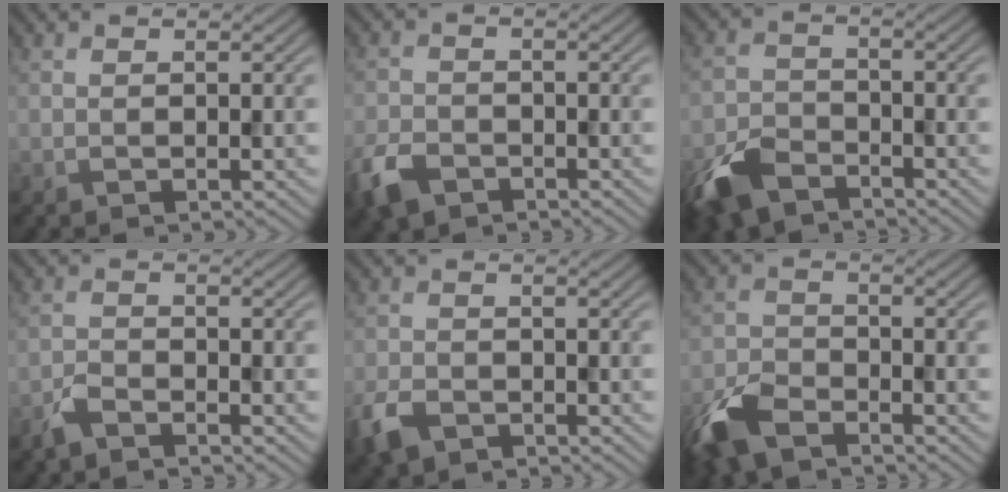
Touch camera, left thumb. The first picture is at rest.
{"total": 4.8, "force": [-3.1, 2.8, 2.3], "torque": [-0.060, -0.007, -0.072]}
{"total": 7.0, "force": [-5.1, 3.5, 3.3], "torque": [-0.073, -0.010, -0.115]}
{"total": 2.3, "force": [-1.9, 0.7, 1.0], "torque": [-0.024, 0.001, -0.047]}
{"total": 4.1, "force": [-2.7, 2.5, 2.0], "torque": [-0.052, -0.009, -0.062]}
{"total": 7.3, "force": [-5.2, 3.3, 3.9], "torque": [-0.087, -0.012, -0.117]}